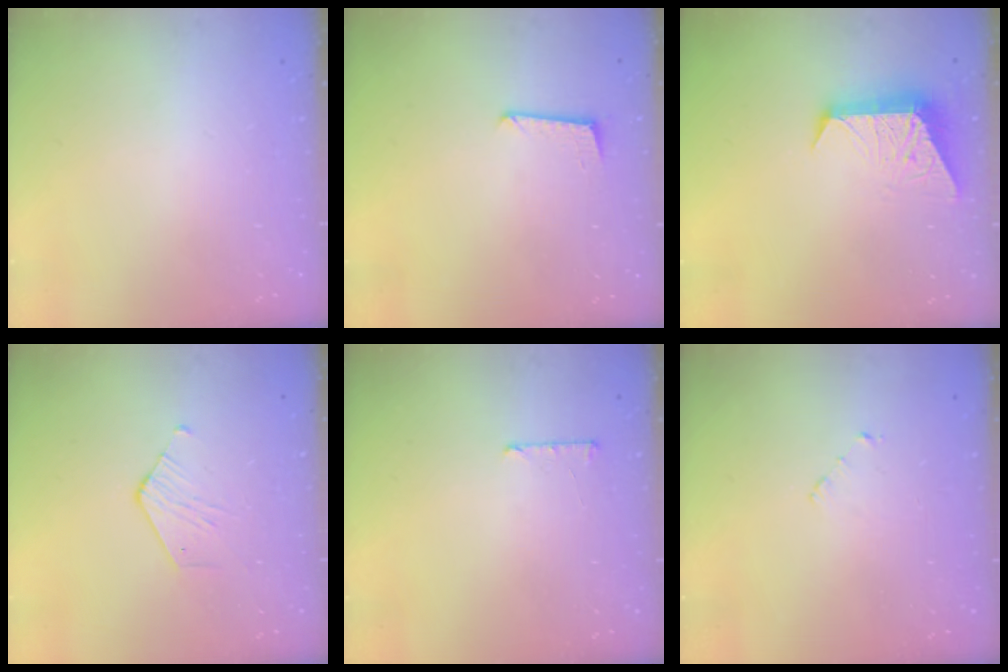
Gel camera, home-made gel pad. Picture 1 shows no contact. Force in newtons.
{"total": 5.6, "press": 5.5, "slide": 0.5}
{"total": 9.1, "press": 9.1, "slide": 0.7}
{"total": 3.9, "press": 3.9, "slide": 0.4}
{"total": 4.6, "press": 4.6, "slide": 0.5}
{"total": 2.5, "press": 2.5, "slide": 0.2}